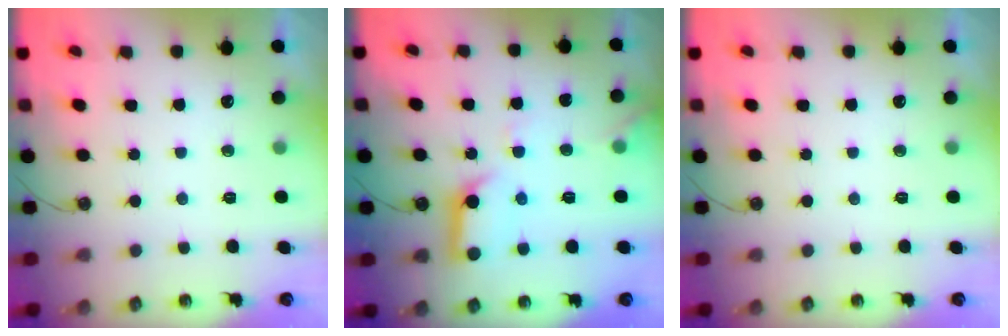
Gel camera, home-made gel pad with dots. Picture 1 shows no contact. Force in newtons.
{"total": 13.3, "press": 13.2, "slide": 1.5}
{"total": 0.0}